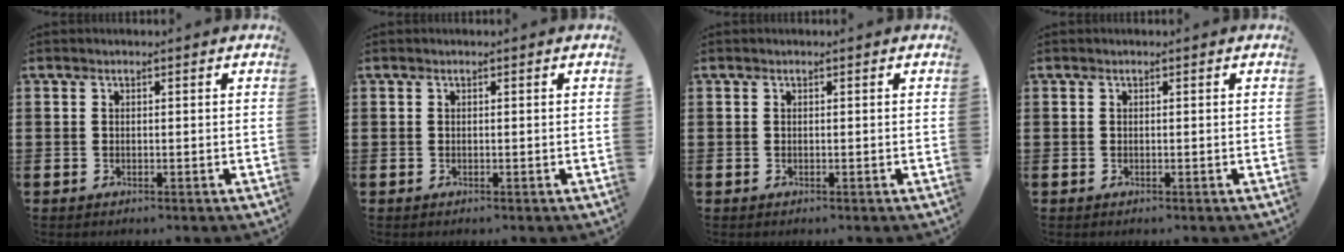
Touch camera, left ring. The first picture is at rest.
{"total": 0.0}
{"total": 0.0}
{"total": 0.0}